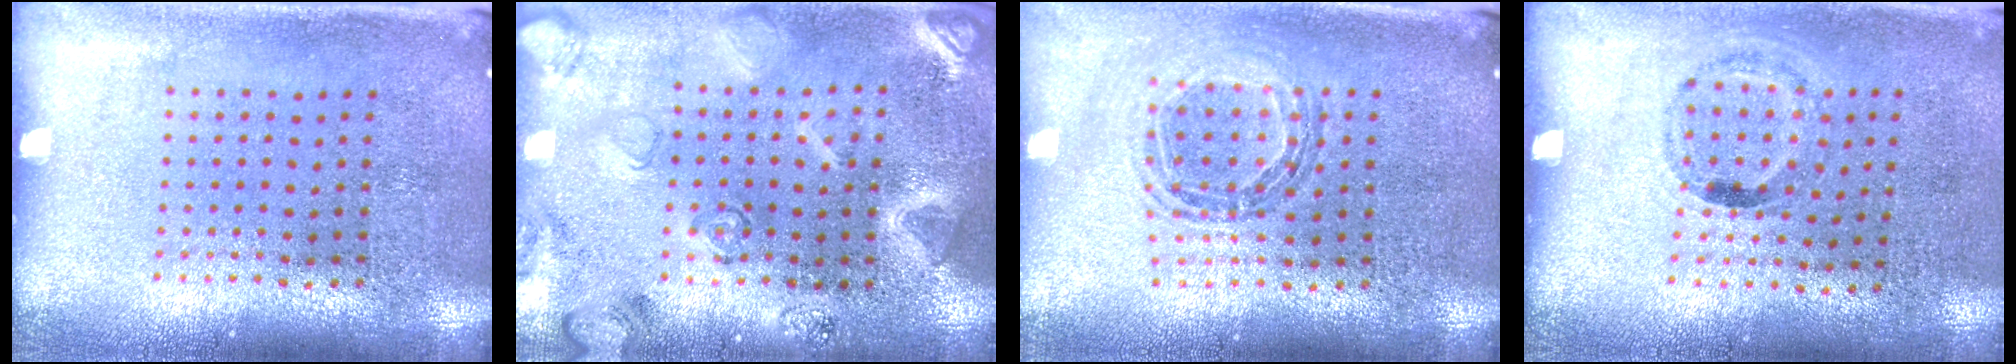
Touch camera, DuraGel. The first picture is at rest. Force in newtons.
{"total": 2.5, "press": 2.5, "slide": 0.1}
{"total": 0.9, "press": 0.9, "slide": 0.1}
{"total": 1.1, "press": 0.7, "slide": 0.9}